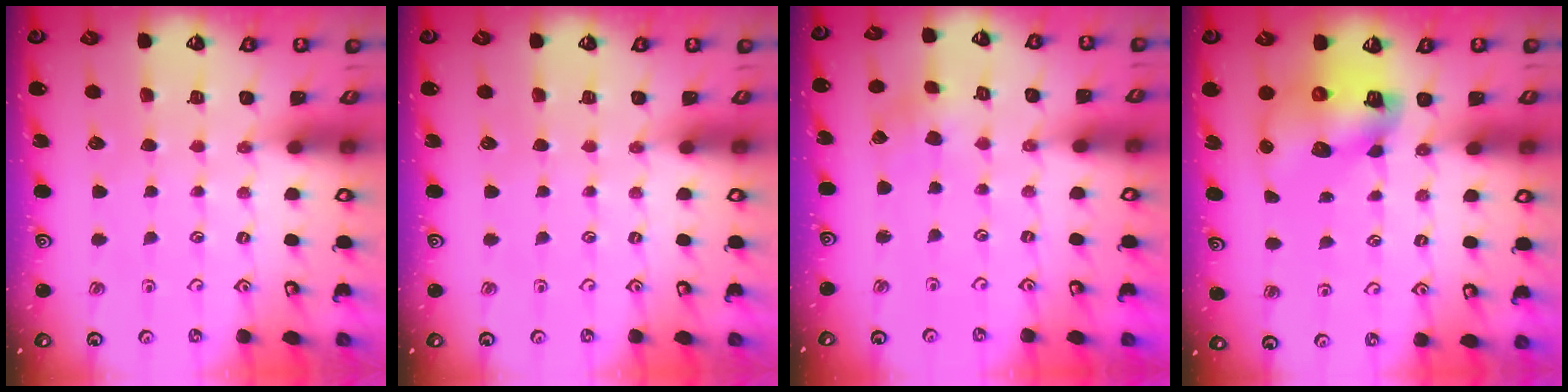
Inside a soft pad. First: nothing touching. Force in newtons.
{"total": 0.0}
{"total": 2.1, "press": 2.1, "slide": 0.3}
{"total": 10.5, "press": 10.4, "slide": 1.2}